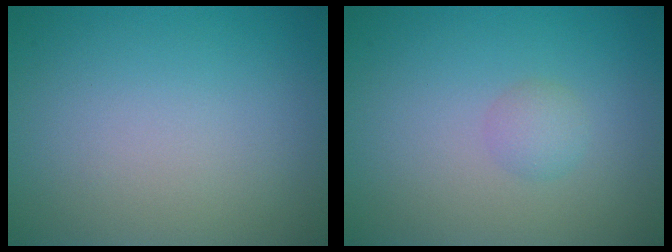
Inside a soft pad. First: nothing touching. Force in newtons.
{"total": 1.3, "press": 1.3, "slide": 0.1}